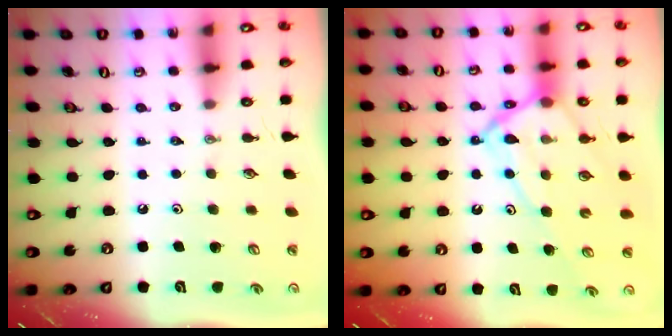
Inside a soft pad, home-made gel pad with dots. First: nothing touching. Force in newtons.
{"total": 13.9, "press": 13.9, "slide": 1.4}